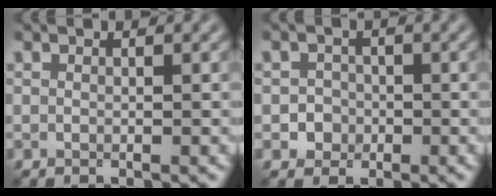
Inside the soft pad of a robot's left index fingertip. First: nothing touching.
{"total": 1.9, "force": [-0.5, 1.8, 0.4], "torque": [0.017, 0.000, -0.014]}